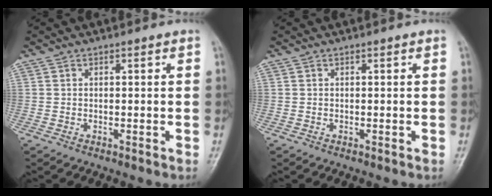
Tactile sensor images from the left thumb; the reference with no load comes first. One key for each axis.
{"total": 0.0}